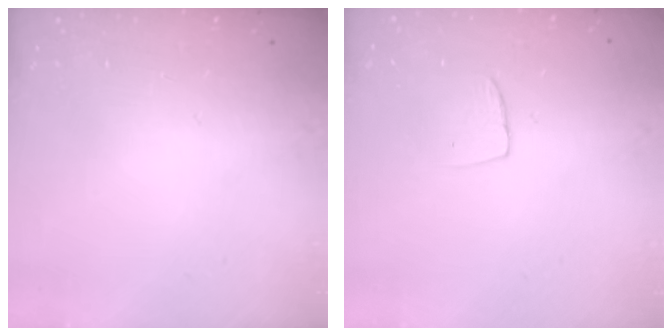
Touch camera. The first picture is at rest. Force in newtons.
{"total": 4.9, "press": 4.8, "slide": 0.4}